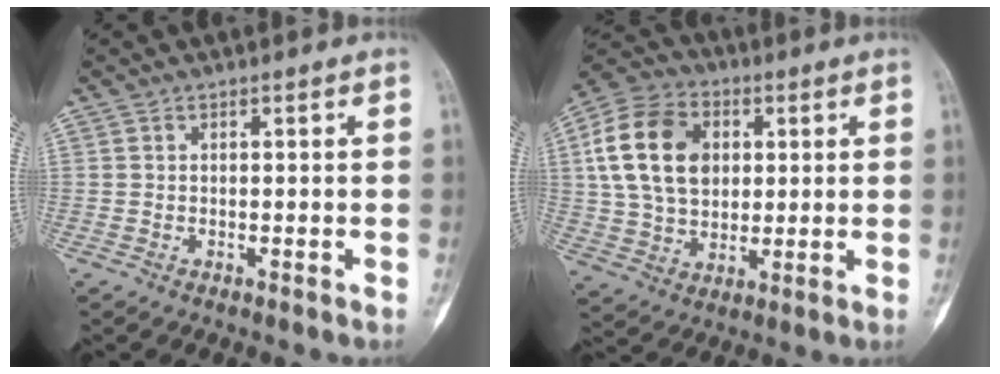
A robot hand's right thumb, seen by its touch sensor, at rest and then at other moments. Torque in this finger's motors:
{"motor_torque": [1.83, 2.59, 1.41, 0.25, 0.48]}